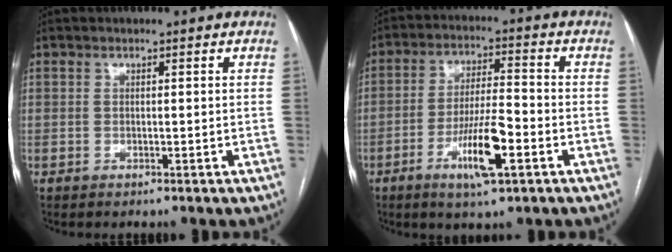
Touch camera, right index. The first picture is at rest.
{"total": 9.8, "force": [-4.2, 1.3, 8.8], "torque": [-0.162, -0.007, -0.072]}